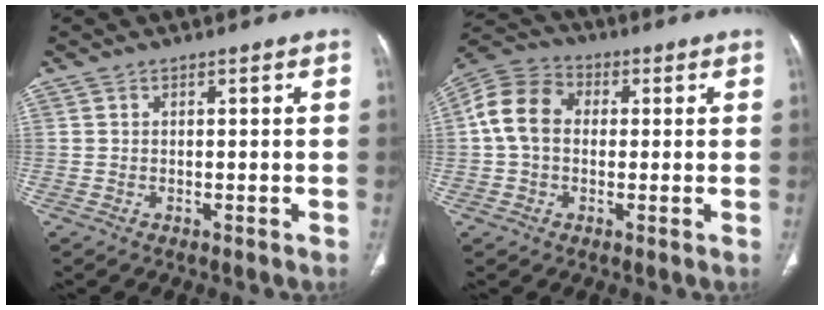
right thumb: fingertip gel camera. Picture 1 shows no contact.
{"total": 10.3, "force": [0.7, 7.9, 6.7], "torque": [-0.124, 0.030, 0.001]}